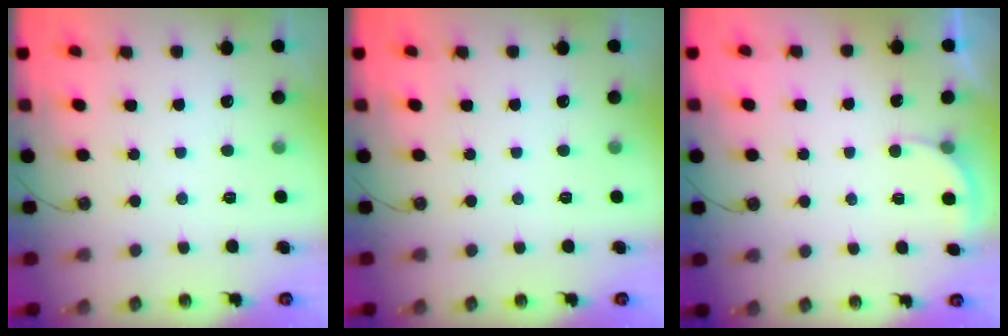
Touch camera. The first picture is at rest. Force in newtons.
{"total": 0.0}
{"total": 2.1, "press": 2.1, "slide": 0.2}